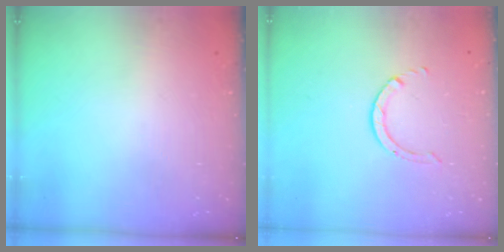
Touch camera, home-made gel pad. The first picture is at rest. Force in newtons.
{"total": 1.7, "press": 1.7, "slide": 0.1}